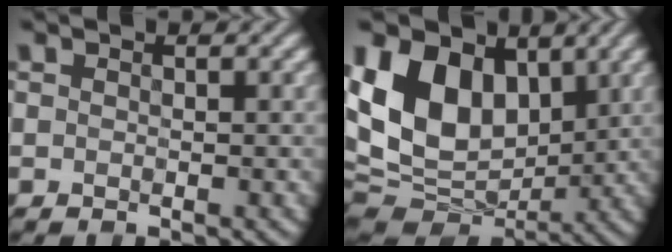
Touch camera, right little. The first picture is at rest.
{"total": 14.5, "force": [3.1, 10.3, 9.8], "torque": [-0.203, 0.008, 0.052]}